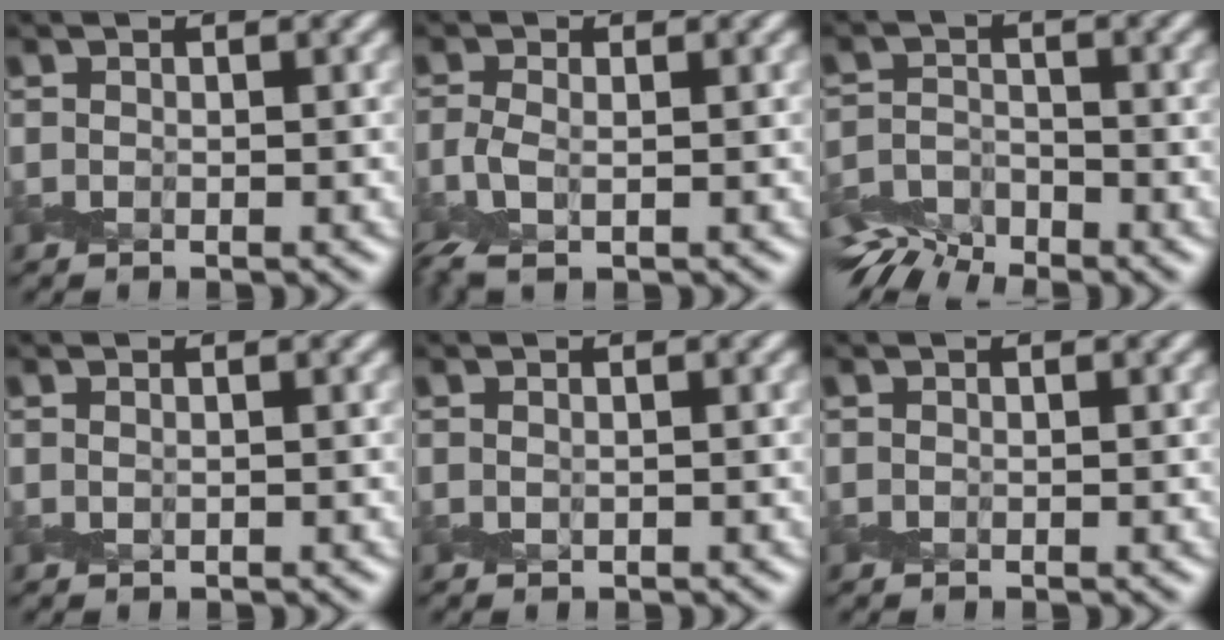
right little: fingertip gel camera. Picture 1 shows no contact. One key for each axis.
{"total": 2.2, "fx": -0.7, "fy": 1.1, "fz": 1.8, "tx": -0.062, "ty": -0.003, "tz": -0.018}
{"total": 7.0, "fx": -6.1, "fy": 2.6, "fz": 2.1, "tx": -0.047, "ty": -0.017, "tz": -0.108}
{"total": 0.0}
{"total": 0.0}
{"total": 0.0}